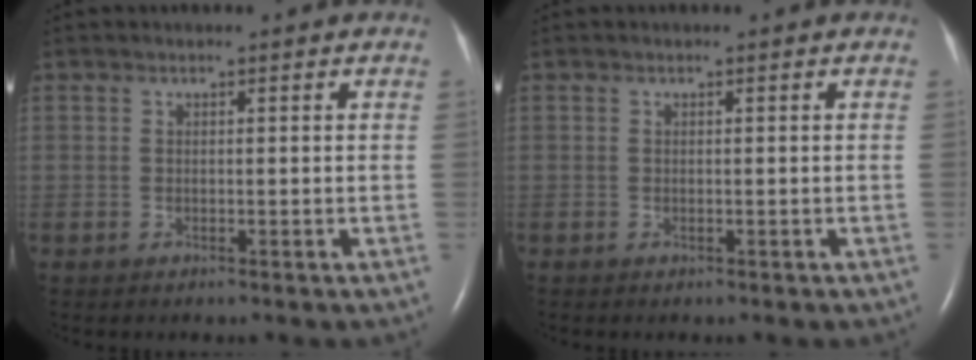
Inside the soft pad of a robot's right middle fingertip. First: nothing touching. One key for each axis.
{"total": 0.0}